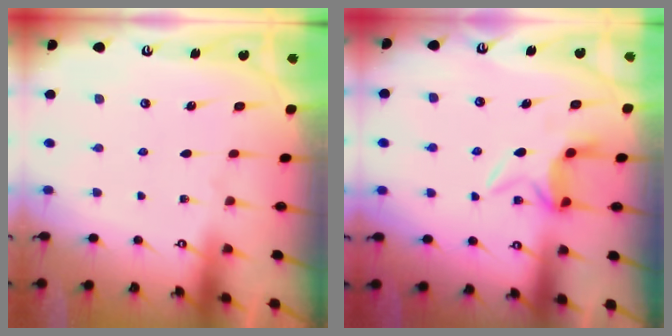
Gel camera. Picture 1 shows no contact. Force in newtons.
{"total": 5.9, "press": 5.7, "slide": 1.4}